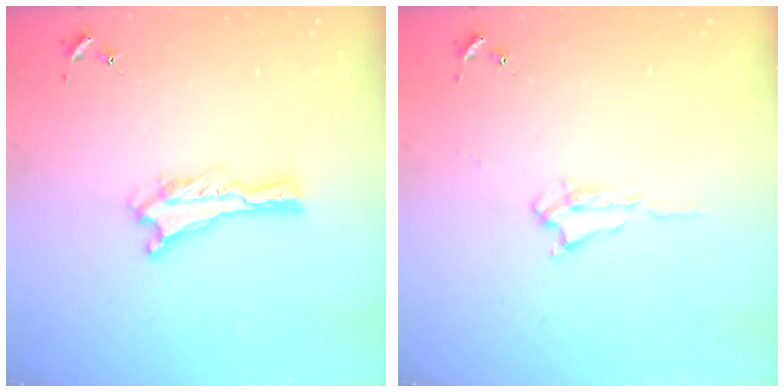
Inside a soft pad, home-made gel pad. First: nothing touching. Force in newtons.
{"total": 1.7, "press": 1.7, "slide": 0.3}